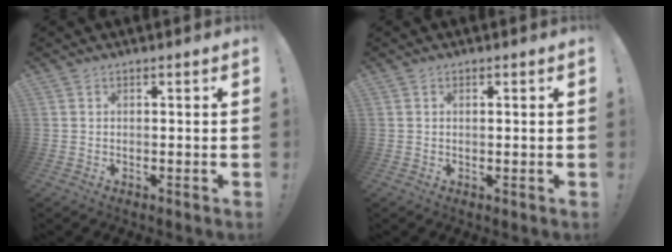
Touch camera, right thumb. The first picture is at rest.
{"total": 0.6, "force": [0.5, 0.0, 0.4], "torque": [0.000, -0.002, 0.008]}